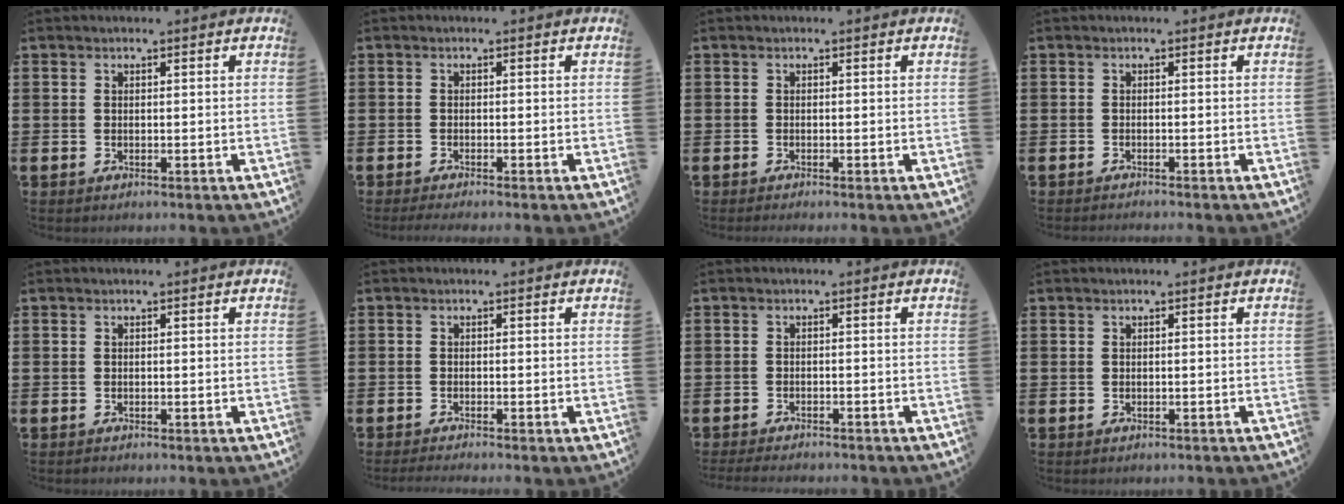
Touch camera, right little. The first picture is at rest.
{"total": 0.7, "force": [-0.5, -0.1, 0.5], "torque": [-0.006, -0.002, -0.011]}
{"total": 0.0}
{"total": 0.6, "force": [-0.6, -0.2, 0.0], "torque": [0.001, -0.002, -0.012]}
{"total": 0.0}
{"total": 0.8, "force": [-0.7, -0.1, 0.4], "torque": [-0.005, -0.002, -0.014]}
{"total": 1.4, "force": [-1.4, 0.0, 0.2], "torque": [-0.006, 0.001, -0.029]}
{"total": 0.0}